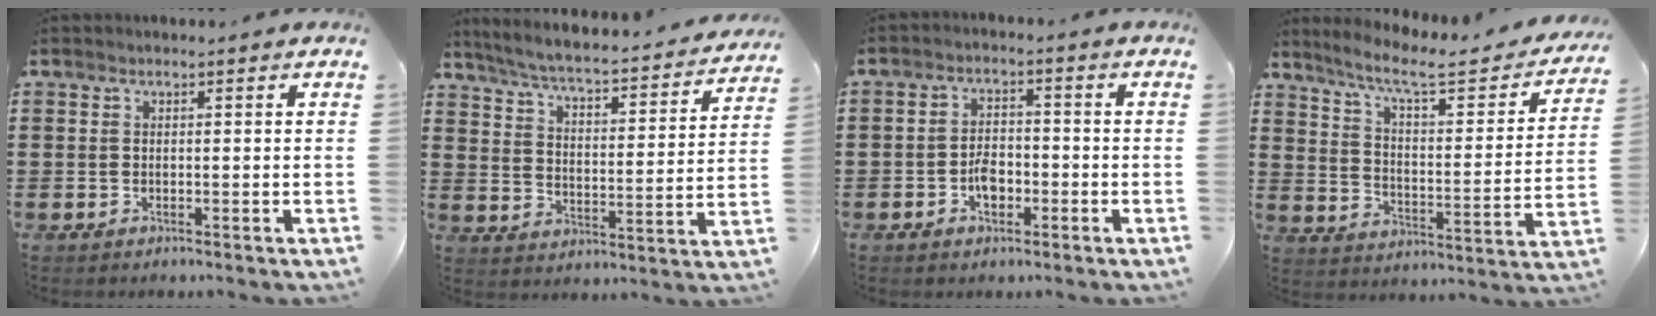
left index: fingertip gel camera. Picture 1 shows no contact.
{"total": 4.5, "force": [4.2, -0.1, 1.6], "torque": [-0.054, -0.037, 0.062]}
{"total": 3.7, "force": [-1.4, 2.0, 2.7], "torque": [-0.050, 0.006, -0.026]}
{"total": 7.5, "force": [5.8, 0.6, 4.6], "torque": [-0.106, -0.039, 0.089]}